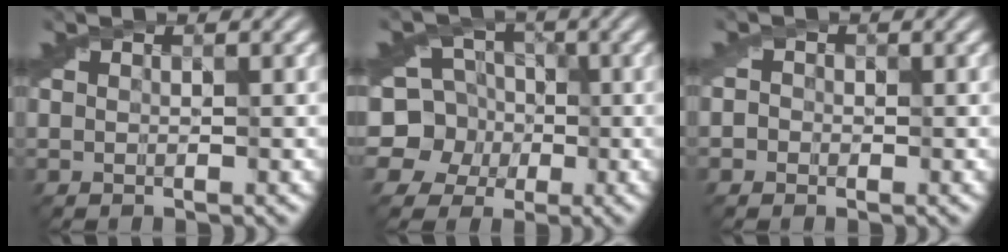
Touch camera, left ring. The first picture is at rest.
{"total": 8.9, "force": [-0.6, 8.1, 3.6], "torque": [-0.064, 0.031, -0.070]}
{"total": 1.8, "force": [0.0, 1.6, 0.8], "torque": [-0.011, 0.006, -0.014]}